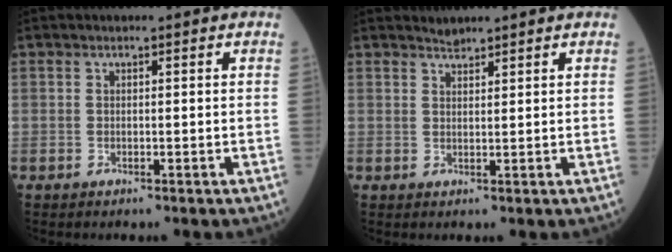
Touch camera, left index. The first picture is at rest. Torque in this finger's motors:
{"motor_torque": [0.00, -0.19, -0.01, 0.01]}